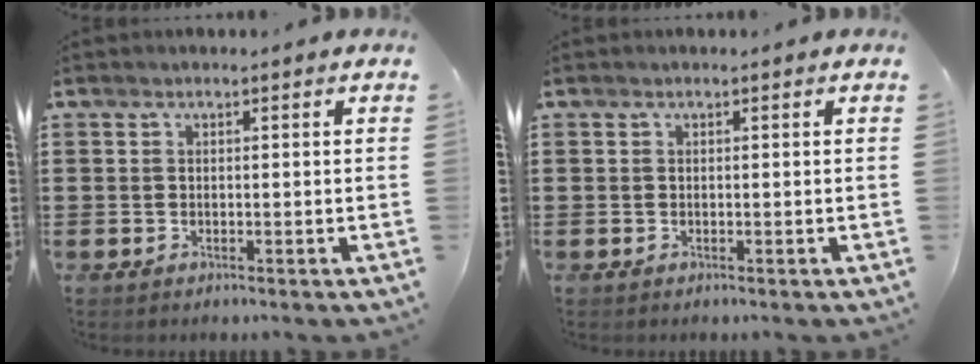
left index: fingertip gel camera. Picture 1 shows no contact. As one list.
[{"total": 0.0}]